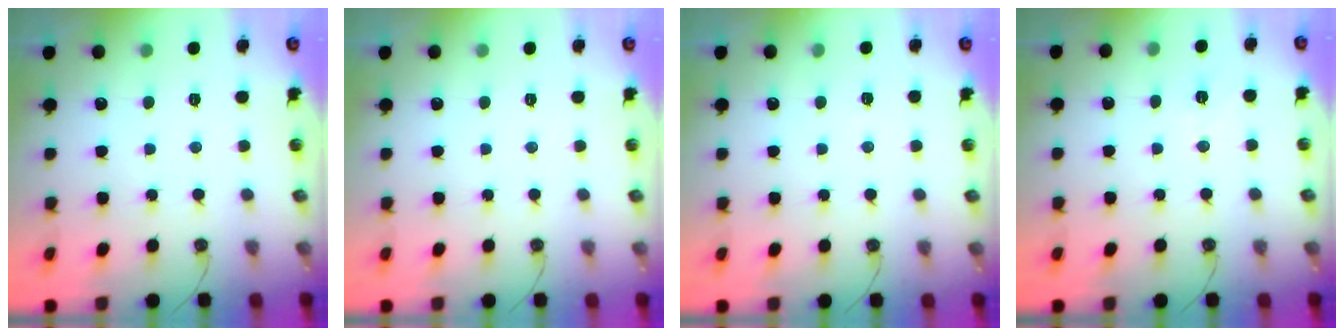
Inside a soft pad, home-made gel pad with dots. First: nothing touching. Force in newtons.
{"total": 0.0}
{"total": 2.8, "press": 2.2, "slide": 1.6}
{"total": 6.8, "press": 5.2, "slide": 4.4}